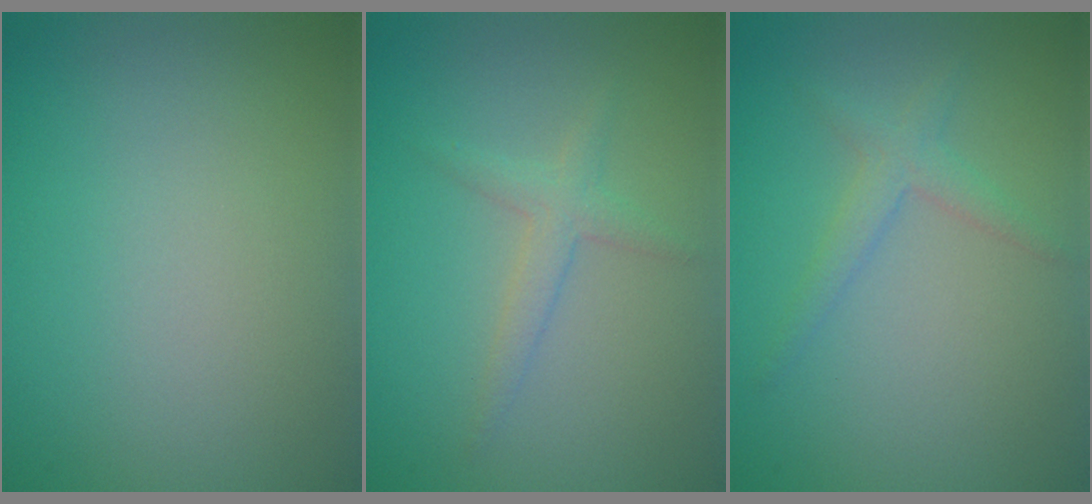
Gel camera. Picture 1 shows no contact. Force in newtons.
{"total": 1.8, "press": 1.8, "slide": 0.0}
{"total": 1.8, "press": 1.8, "slide": 0.1}